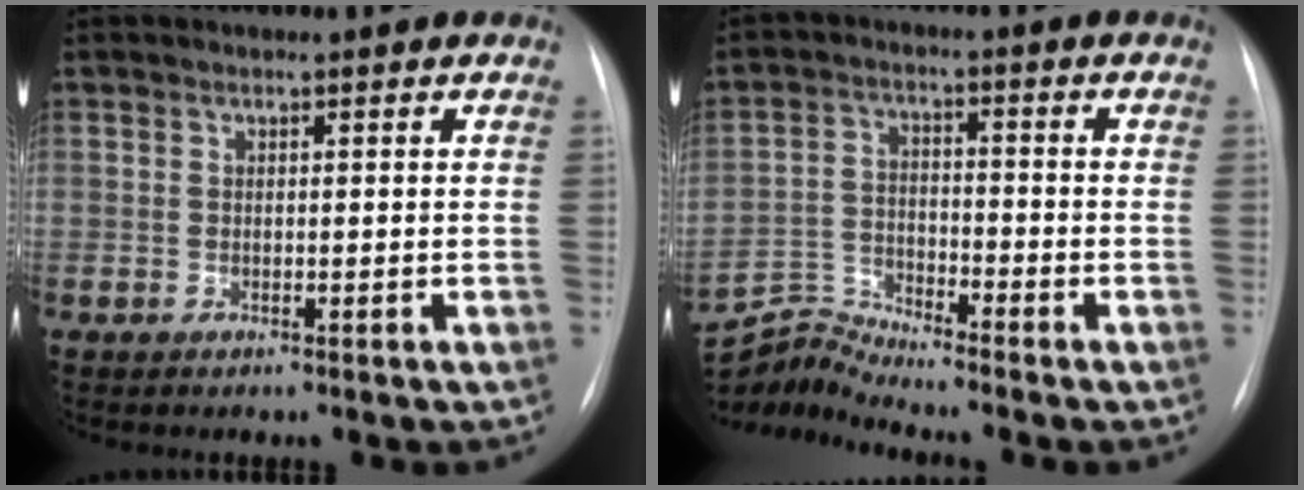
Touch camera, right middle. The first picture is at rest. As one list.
[{"total": 6.8, "force": [-6.4, -2.0, -0.9], "torque": [-0.004, 0.000, -0.123]}]